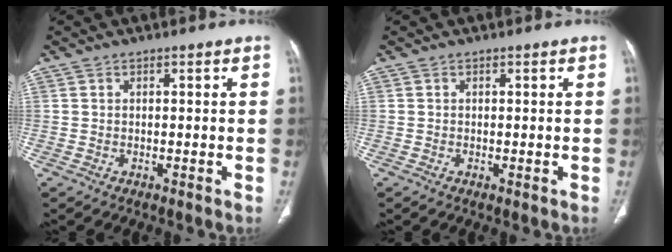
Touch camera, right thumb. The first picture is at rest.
{"total": 0.0}